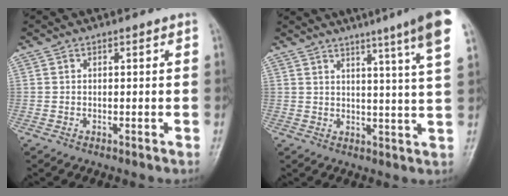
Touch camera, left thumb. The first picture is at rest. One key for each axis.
{"total": 13.1, "fx": 8.5, "fy": -0.7, "fz": 10.0, "tx": -0.135, "ty": -0.031, "tz": 0.089}